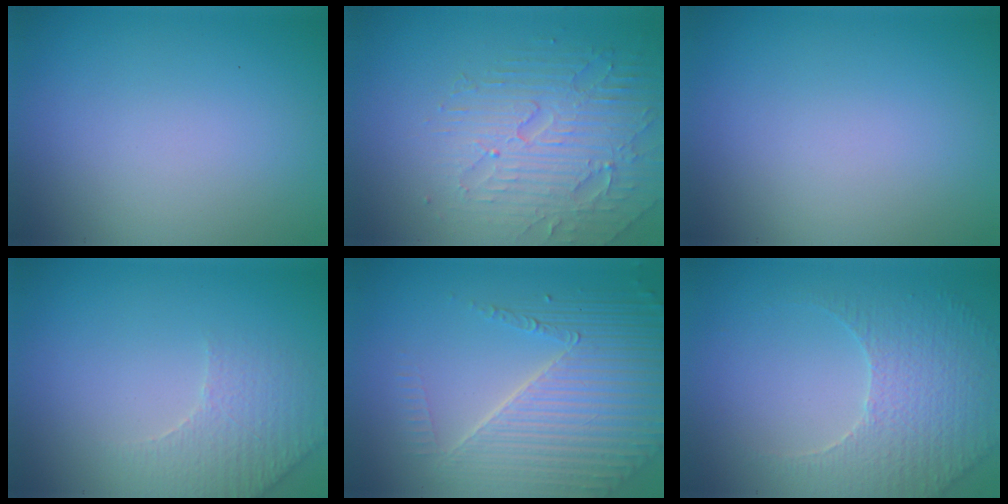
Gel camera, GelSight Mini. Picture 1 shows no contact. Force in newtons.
{"total": 4.7, "press": 4.6, "slide": 0.9}
{"total": 0.0}
{"total": 3.3, "press": 3.2, "slide": 0.9}
{"total": 7.2, "press": 5.2, "slide": 5.1}
{"total": 3.7, "press": 3.5, "slide": 1.2}